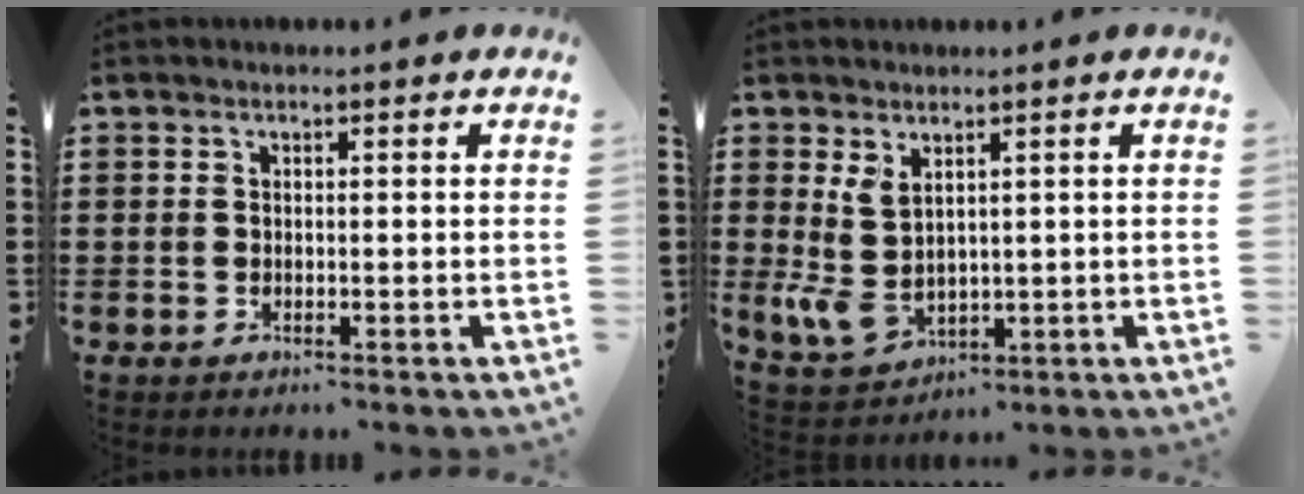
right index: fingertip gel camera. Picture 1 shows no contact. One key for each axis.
{"total": 5.1, "fx": 1.3, "fy": 3.2, "fz": 3.8, "tx": -0.106, "ty": -0.010, "tz": 0.021}